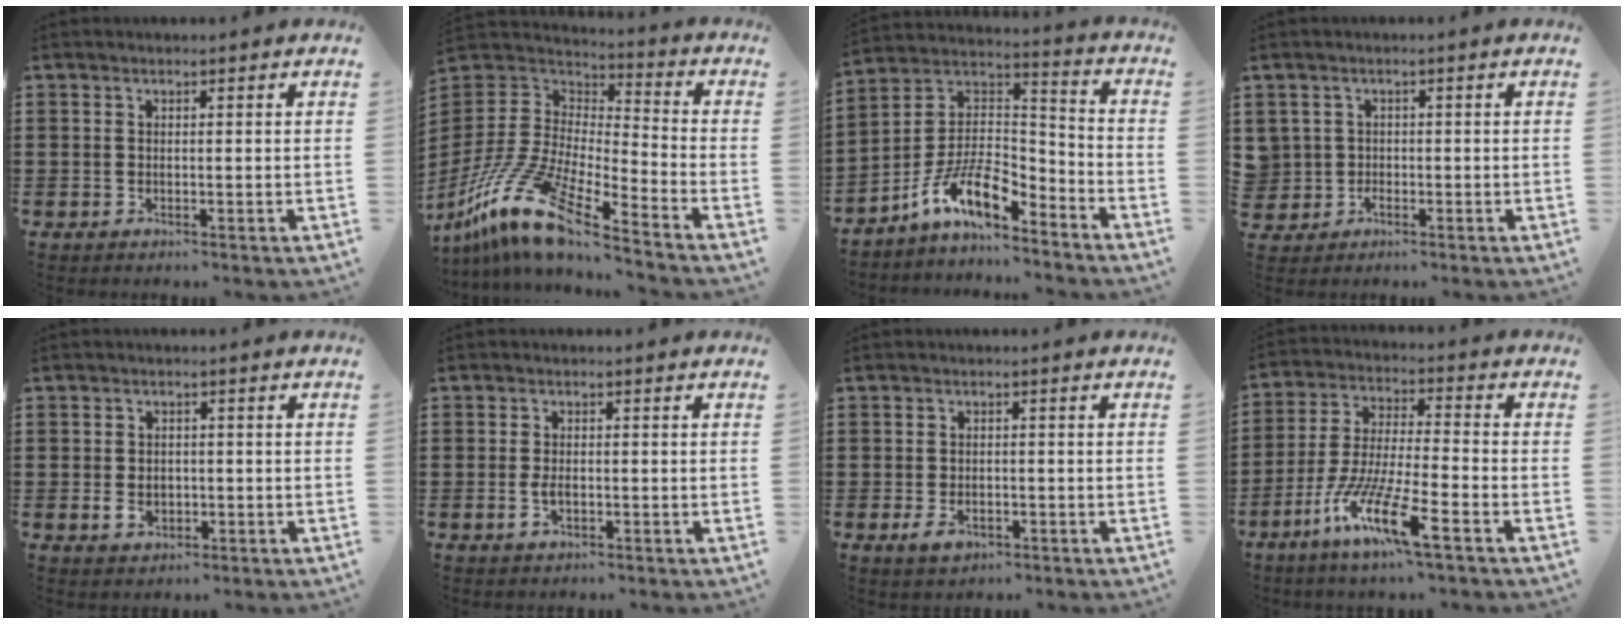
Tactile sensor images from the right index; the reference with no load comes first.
{"total": 14.6, "force": [-10.8, 3.0, 9.4], "torque": [-0.219, 0.014, -0.214]}
{"total": 11.0, "force": [-7.0, 4.1, 7.4], "torque": [-0.156, 0.006, -0.138]}
{"total": 2.1, "force": [-0.3, 2.1, 0.0], "torque": [-0.011, 0.007, -0.011]}
{"total": 2.8, "force": [-0.6, 2.0, 1.9], "torque": [-0.041, 0.001, -0.011]}
{"total": 2.4, "force": [-0.5, 1.0, 2.1], "torque": [-0.049, -0.006, -0.010]}
{"total": 1.9, "force": [-1.0, 1.1, 1.2], "torque": [-0.023, 0.001, -0.021]}
{"total": 11.7, "force": [-7.2, 1.4, 9.0], "torque": [-0.205, -0.010, -0.146]}